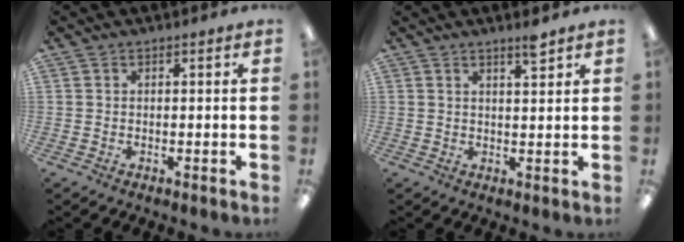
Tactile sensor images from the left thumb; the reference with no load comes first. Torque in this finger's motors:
{"motor_torque": [-0.11, 0.05, -0.30, 0.06, 0.03]}